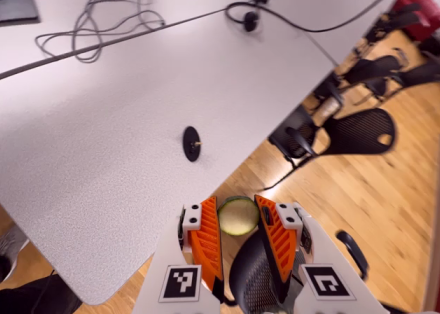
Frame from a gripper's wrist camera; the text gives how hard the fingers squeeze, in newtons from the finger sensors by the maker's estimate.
{"total": 8.8, "left": 8.9, "right": 8.8}